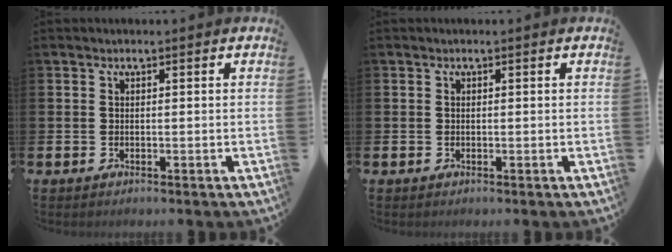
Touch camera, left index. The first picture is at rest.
{"total": 0.0}